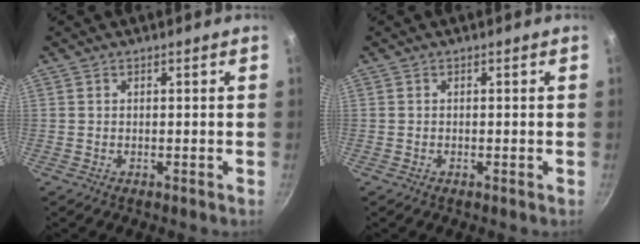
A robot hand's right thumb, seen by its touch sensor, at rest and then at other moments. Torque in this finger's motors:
{"motor_torque": [0.03, -0.16, -0.16, -0.07, 0.06]}